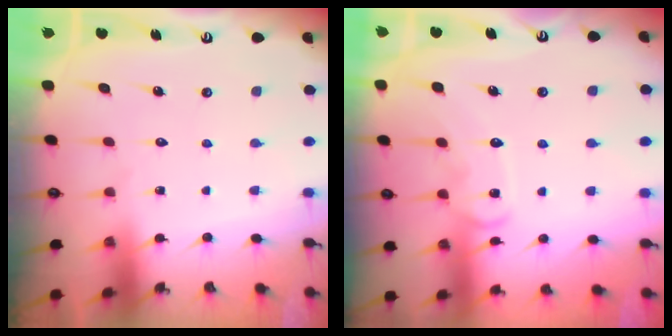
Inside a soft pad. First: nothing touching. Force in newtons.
{"total": 10.9, "press": 10.8, "slide": 0.7}